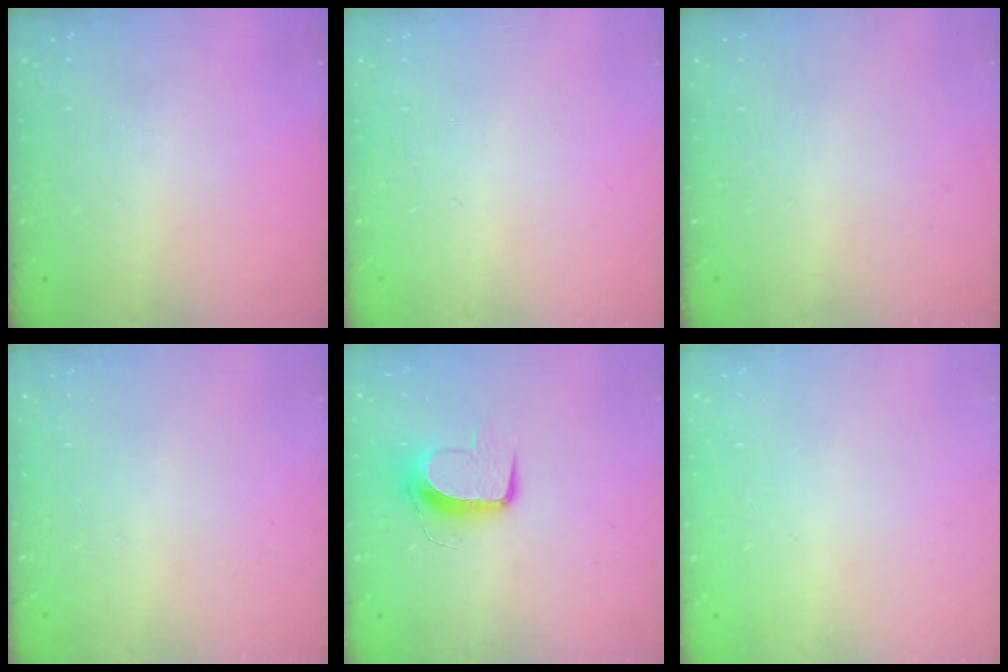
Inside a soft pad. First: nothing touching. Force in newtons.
{"total": 0.0}
{"total": 0.0}
{"total": 0.0}
{"total": 9.8, "press": 9.8, "slide": 0.8}
{"total": 0.0}